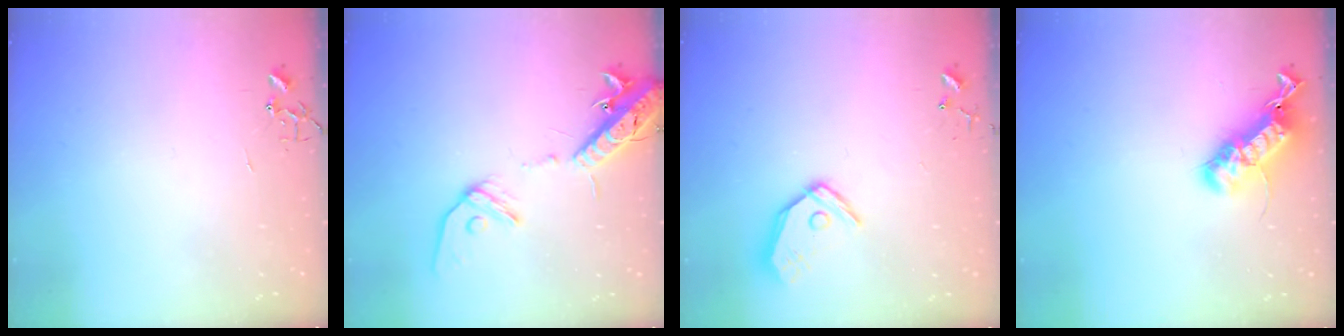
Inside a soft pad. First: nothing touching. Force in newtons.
{"total": 15.4, "press": 15.0, "slide": 3.5}
{"total": 12.4, "press": 12.2, "slide": 1.9}
{"total": 19.9, "press": 19.9, "slide": 0.3}